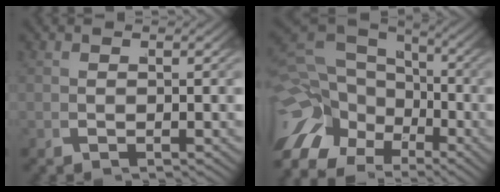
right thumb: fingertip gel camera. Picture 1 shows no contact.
{"total": 11.4, "force": [-0.4, 8.1, 8.0], "torque": [-0.139, -0.024, 0.005]}